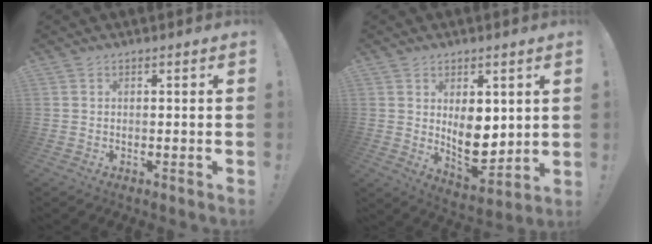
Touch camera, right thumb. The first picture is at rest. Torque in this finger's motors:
{"motor_torque": [-0.25, 0.63, 0.30, 0.68, 0.10]}